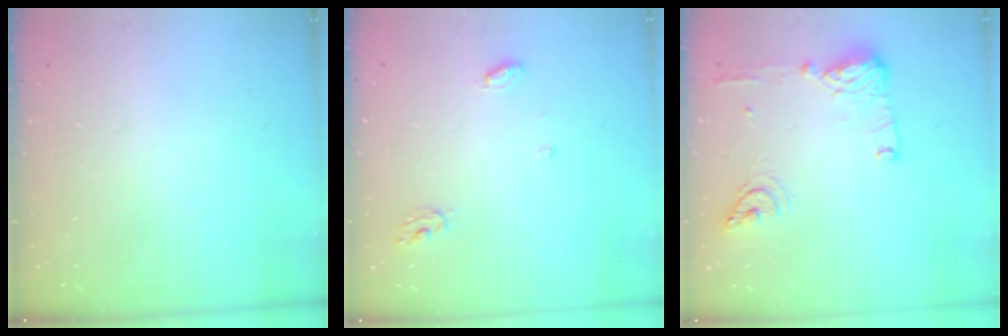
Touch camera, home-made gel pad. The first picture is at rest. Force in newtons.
{"total": 5.1, "press": 5.1, "slide": 0.4}
{"total": 12.7, "press": 12.4, "slide": 2.7}